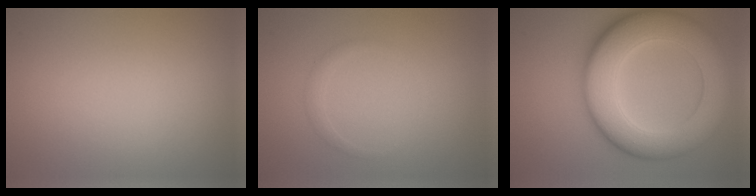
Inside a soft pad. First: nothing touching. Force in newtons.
{"total": 0.9, "press": 0.9, "slide": 0.2}
{"total": 11.6, "press": 11.6, "slide": 0.2}